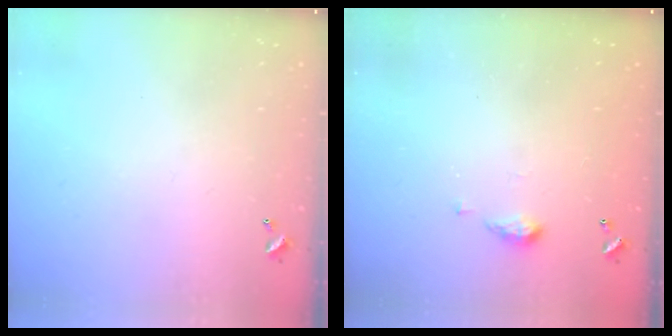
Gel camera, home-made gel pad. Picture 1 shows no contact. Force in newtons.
{"total": 3.1, "press": 3.1, "slide": 0.6}